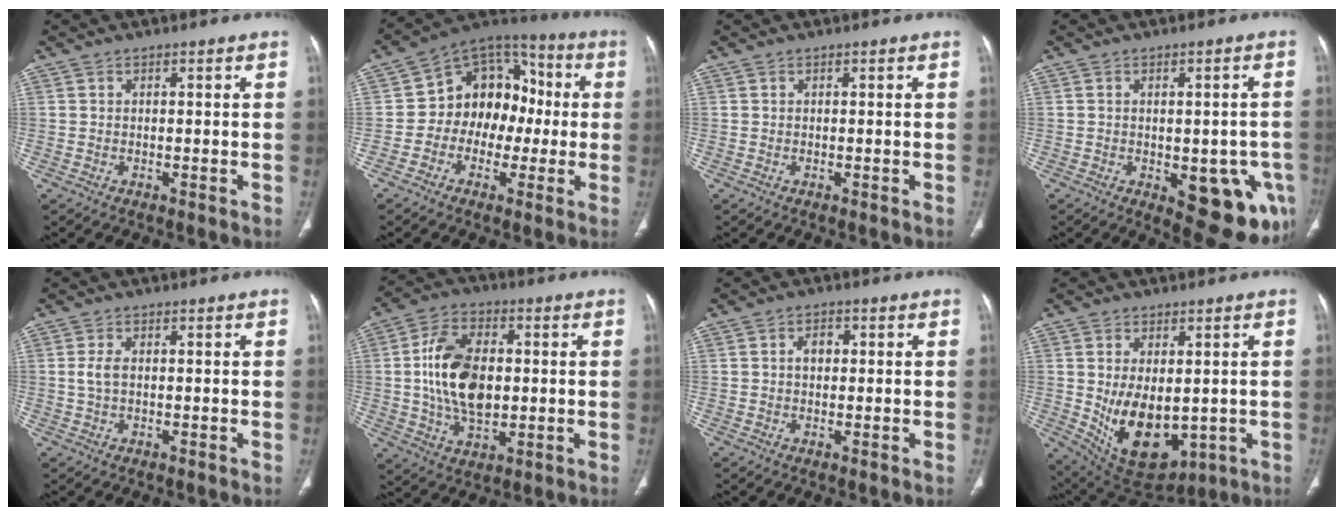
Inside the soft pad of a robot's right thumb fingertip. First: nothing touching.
{"total": 14.5, "force": [-0.9, 11.4, 8.9], "torque": [-0.081, 0.048, -0.029]}
{"total": 0.0}
{"total": 13.6, "force": [-4.5, 6.3, 11.2], "torque": [-0.112, 0.001, -0.039]}
{"total": 2.3, "force": [0.1, 1.2, 1.9], "torque": [-0.048, 0.002, 0.000]}
{"total": 15.1, "force": [0.7, 9.4, 11.8], "torque": [-0.196, 0.007, 0.014]}
{"total": 2.6, "force": [0.3, 1.9, 1.8], "torque": [-0.023, 0.009, 0.002]}
{"total": 13.9, "force": [-1.2, 8.2, 11.1], "torque": [-0.163, -0.015, 0.014]}